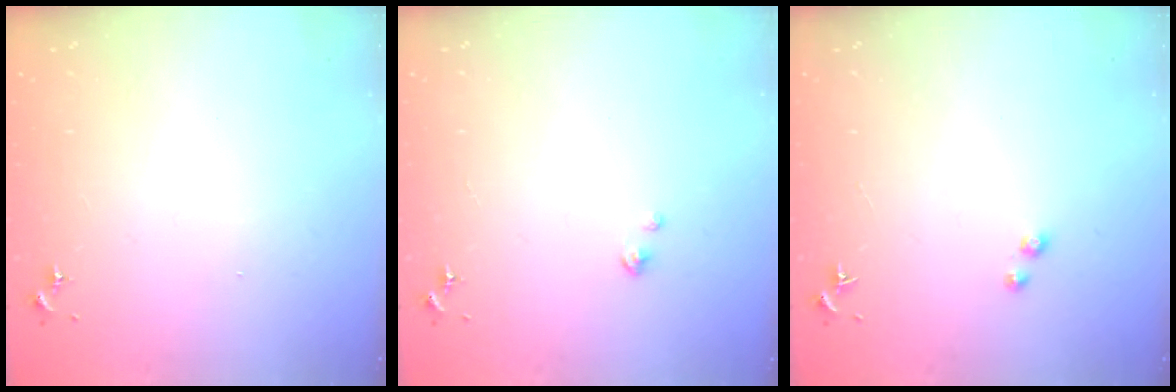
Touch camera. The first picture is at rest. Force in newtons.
{"total": 1.9, "press": 1.9, "slide": 0.2}
{"total": 1.8, "press": 1.7, "slide": 0.2}